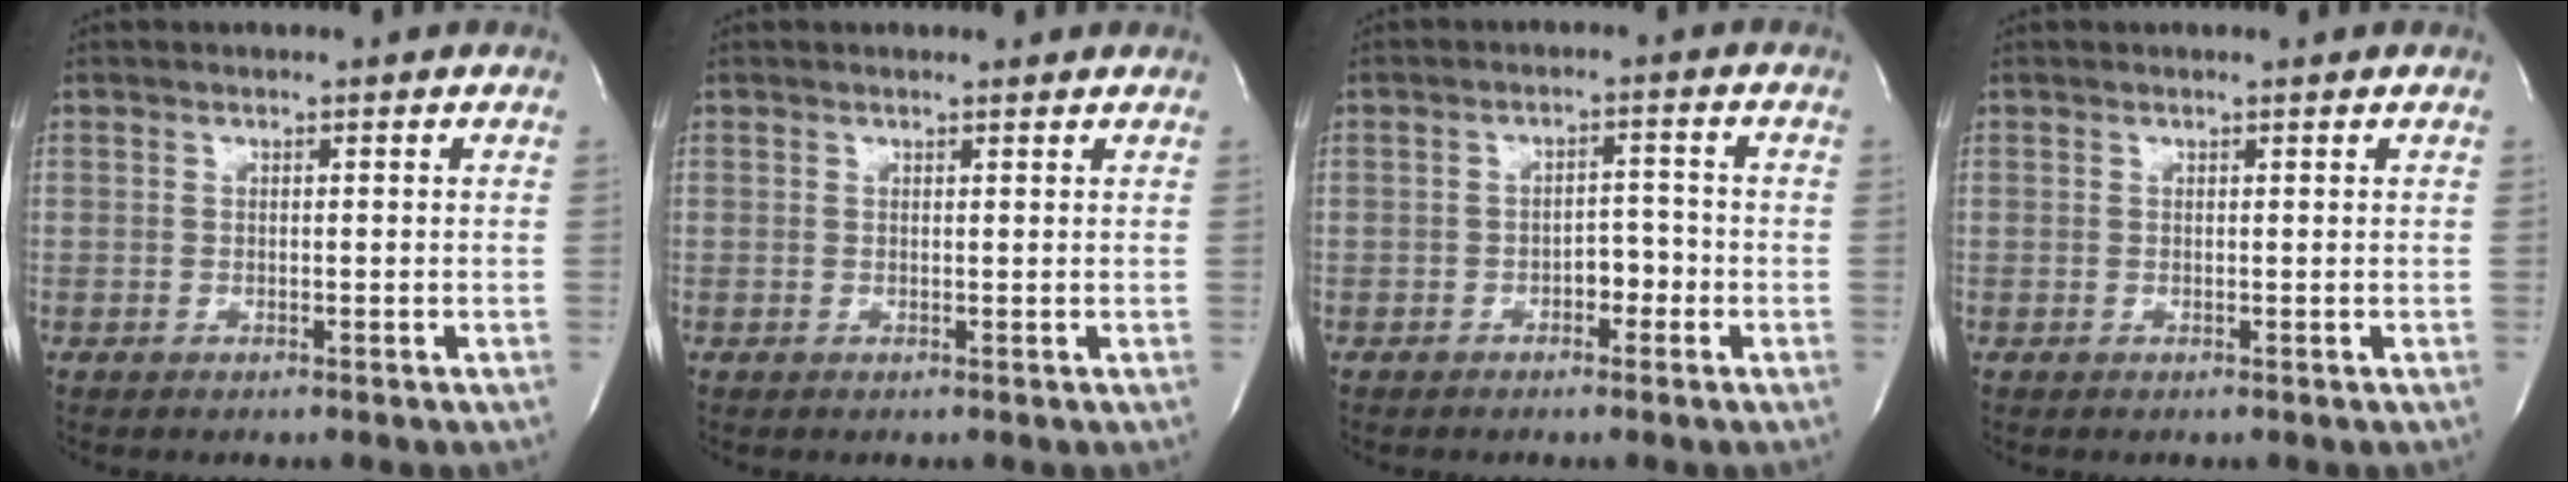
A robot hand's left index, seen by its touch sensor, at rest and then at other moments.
{"total": 1.6, "force": [1.6, 0.3, 0.3], "torque": [-0.014, 0.003, 0.018]}
{"total": 3.0, "force": [-1.4, 1.5, 2.1], "torque": [-0.026, 0.009, -0.024]}
{"total": 0.6, "force": [0.5, -0.1, 0.2], "torque": [-0.008, 0.001, 0.011]}